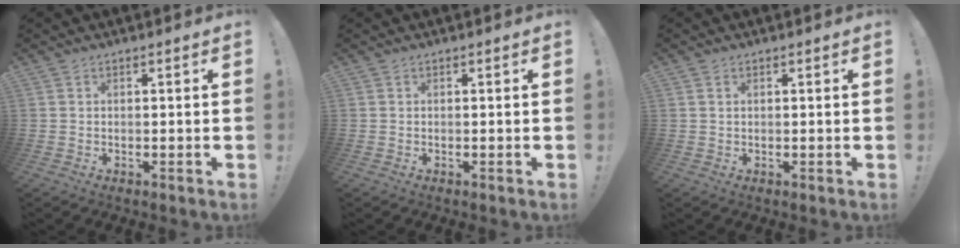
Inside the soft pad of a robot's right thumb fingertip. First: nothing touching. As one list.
[{"total": 0.0}, {"total": 0.8, "force": [0.5, 0.5, 0.4], "torque": [-0.011, 0.003, 0.009]}]